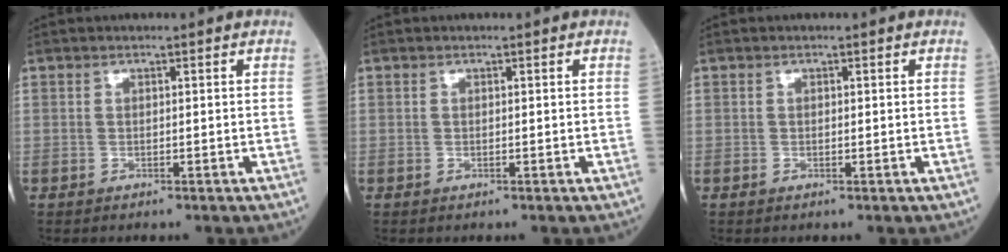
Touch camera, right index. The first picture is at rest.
{"total": 0.0}
{"total": 0.0}